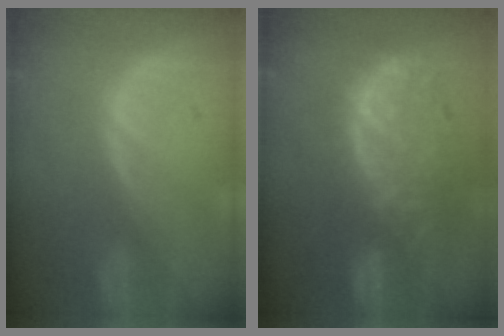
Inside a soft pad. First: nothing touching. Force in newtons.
{"total": 11.3, "press": 9.7, "slide": 5.8}